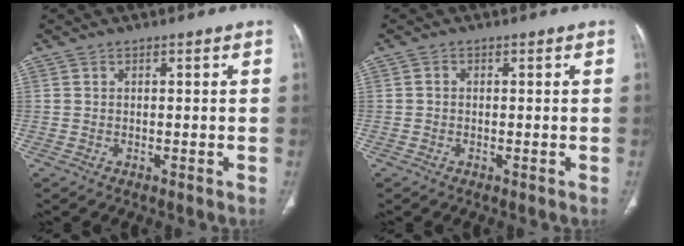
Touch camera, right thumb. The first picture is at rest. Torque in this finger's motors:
{"motor_torque": [-0.01, 0.03, -0.06, -0.06, 0.06]}